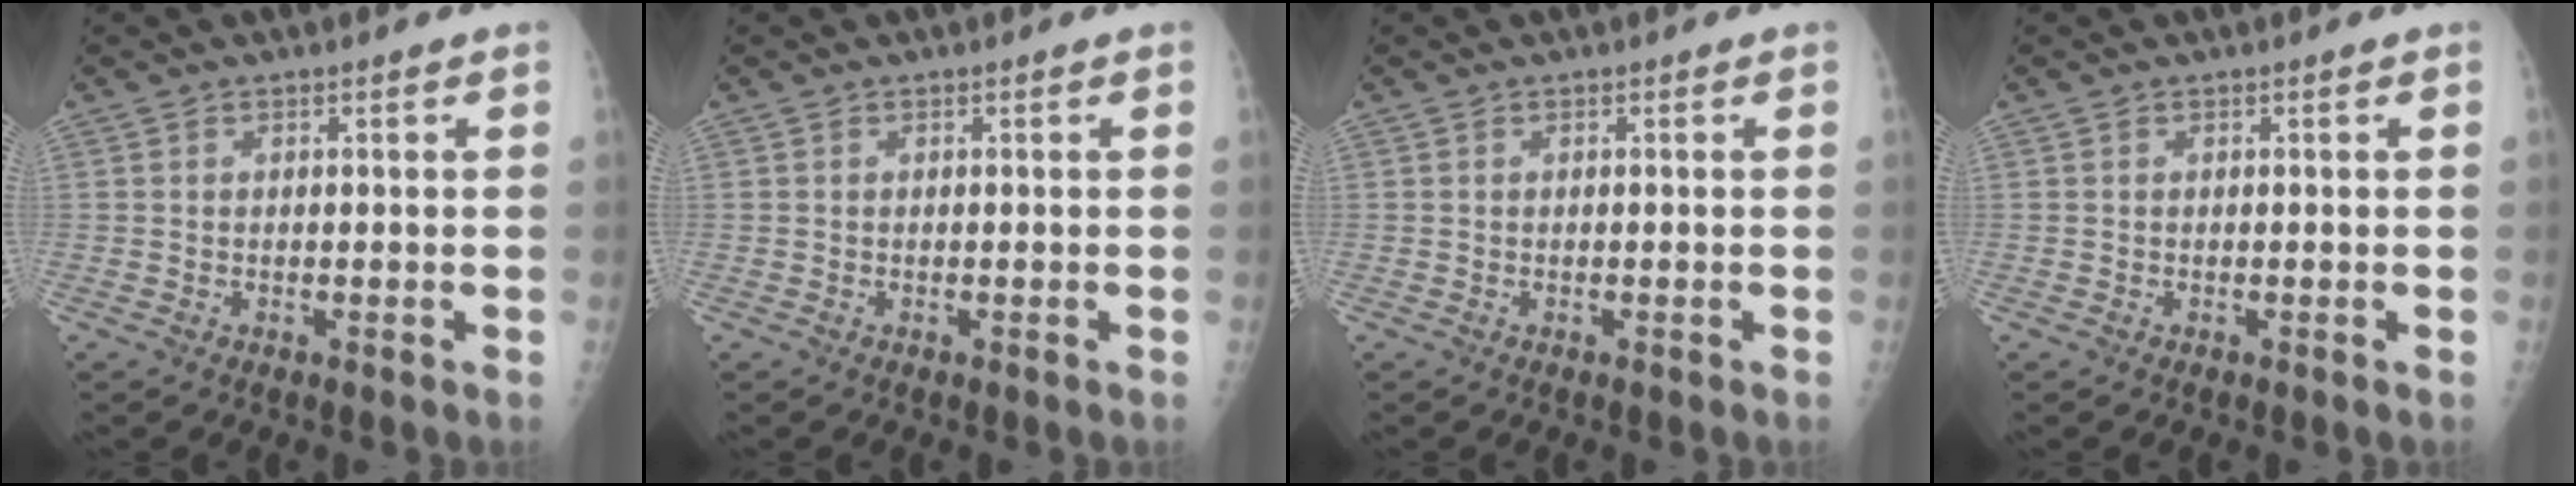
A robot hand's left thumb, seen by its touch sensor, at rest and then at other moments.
{"total": 0.0}
{"total": 0.0}
{"total": 0.0}